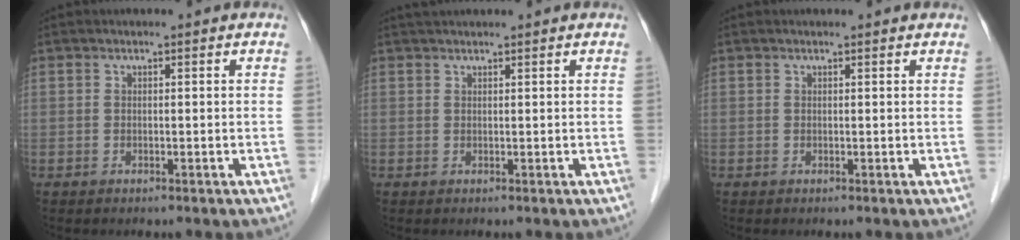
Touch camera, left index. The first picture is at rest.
{"total": 2.9, "force": [2.7, 0.1, 1.0], "torque": [-0.010, 0.032, 0.044]}
{"total": 1.6, "force": [1.5, 0.3, 0.3], "torque": [-0.014, 0.011, 0.014]}